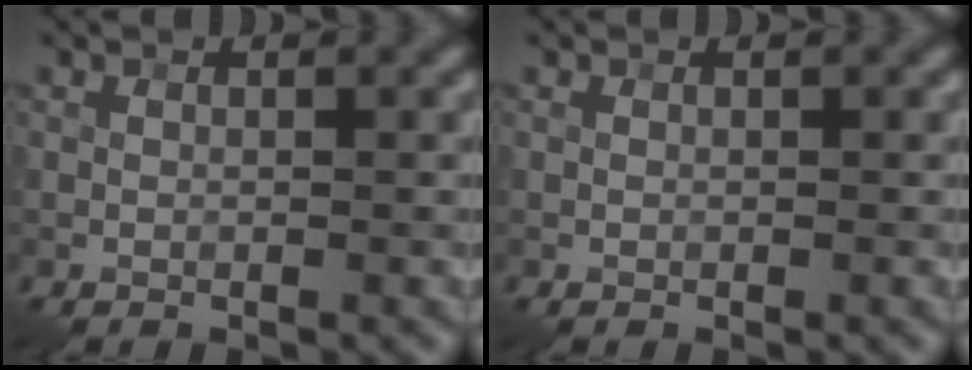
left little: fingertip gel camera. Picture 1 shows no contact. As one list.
[{"total": 0.0}]